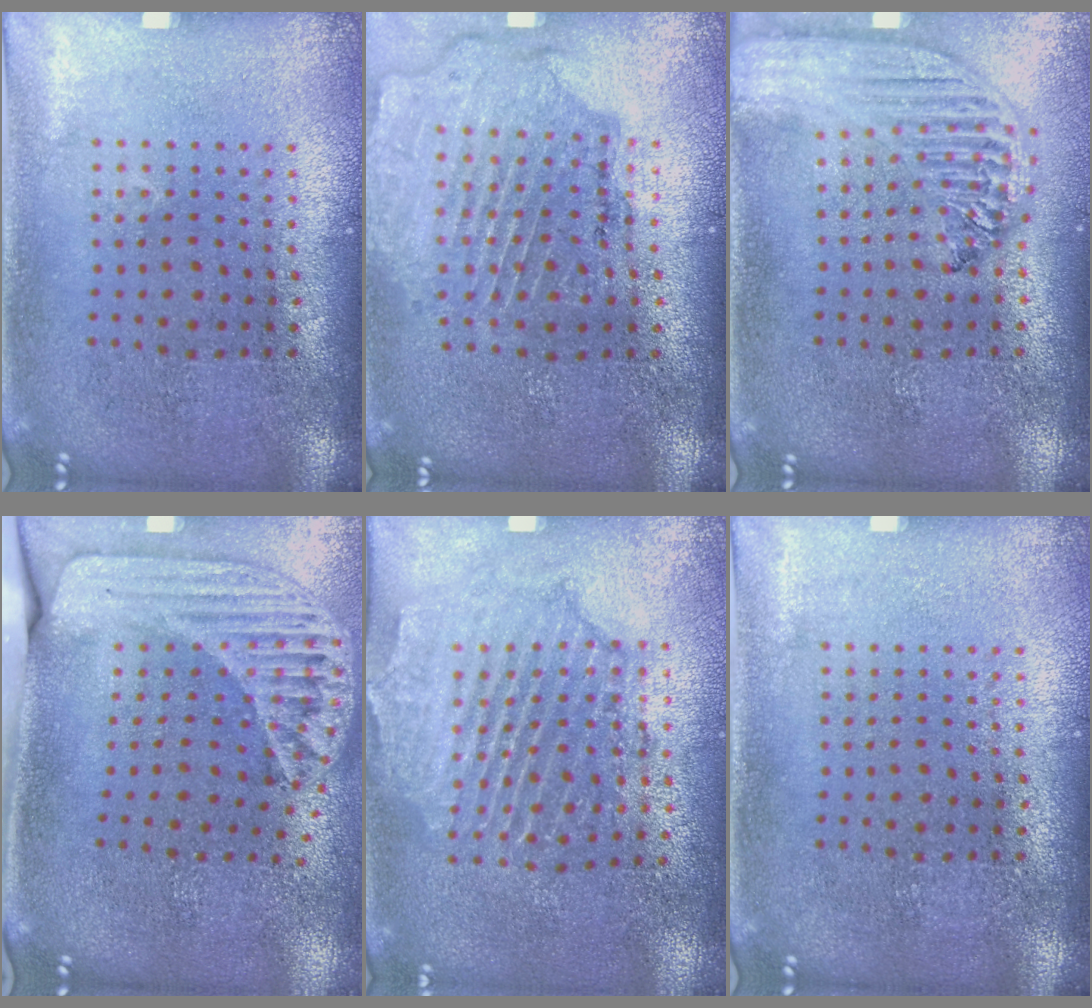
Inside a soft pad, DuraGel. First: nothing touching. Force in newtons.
{"total": 1.6, "press": 1.6, "slide": 0.3}
{"total": 2.5, "press": 2.1, "slide": 1.4}
{"total": 1.8, "press": 1.5, "slide": 1.0}
{"total": 1.9, "press": 1.9, "slide": 0.4}
{"total": 0.0}